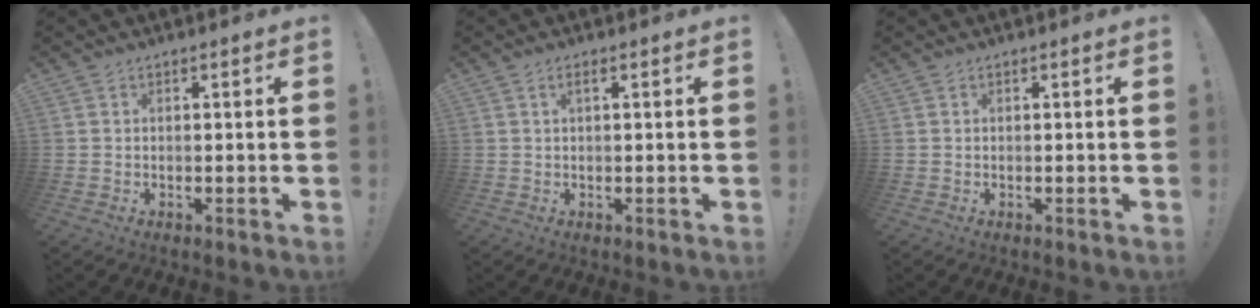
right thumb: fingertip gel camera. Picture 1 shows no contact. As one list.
[{"total": 1.7, "force": [0.4, 0.2, 1.6], "torque": [-0.029, -0.001, 0.006]}, {"total": 0.0}]